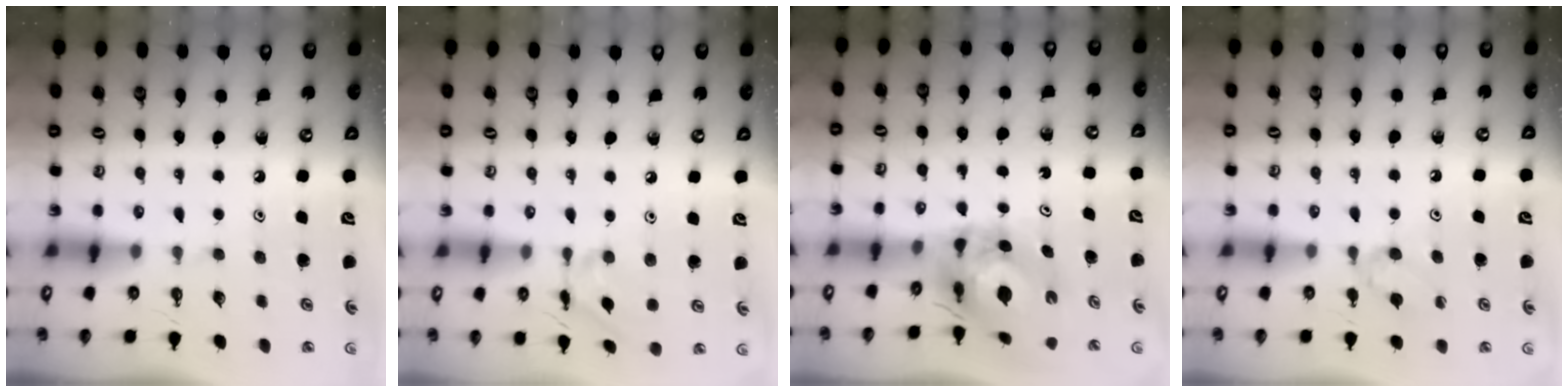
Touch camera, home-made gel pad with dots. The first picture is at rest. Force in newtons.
{"total": 4.7, "press": 4.7, "slide": 0.2}
{"total": 7.1, "press": 7.0, "slide": 0.8}
{"total": 4.5, "press": 4.4, "slide": 0.8}